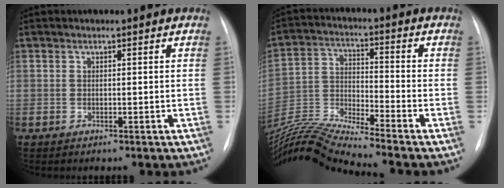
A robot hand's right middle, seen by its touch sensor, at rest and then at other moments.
{"total": 15.5, "force": [-14.5, -2.2, 5.1], "torque": [-0.105, 0.002, -0.269]}